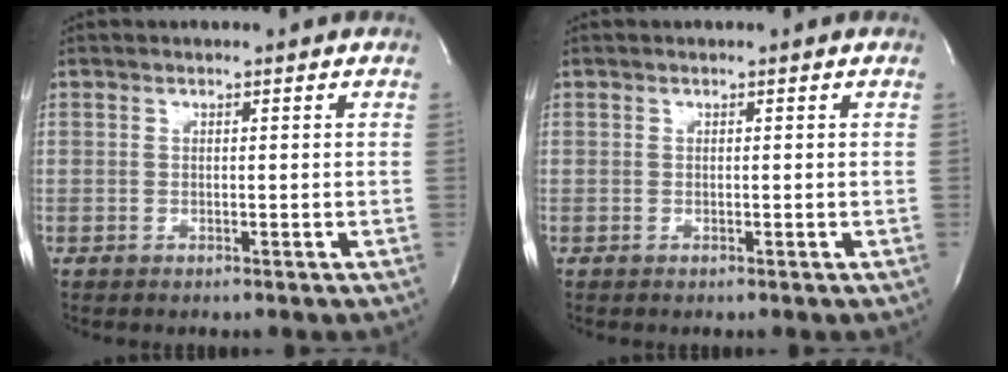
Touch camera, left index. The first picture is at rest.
{"total": 0.0}